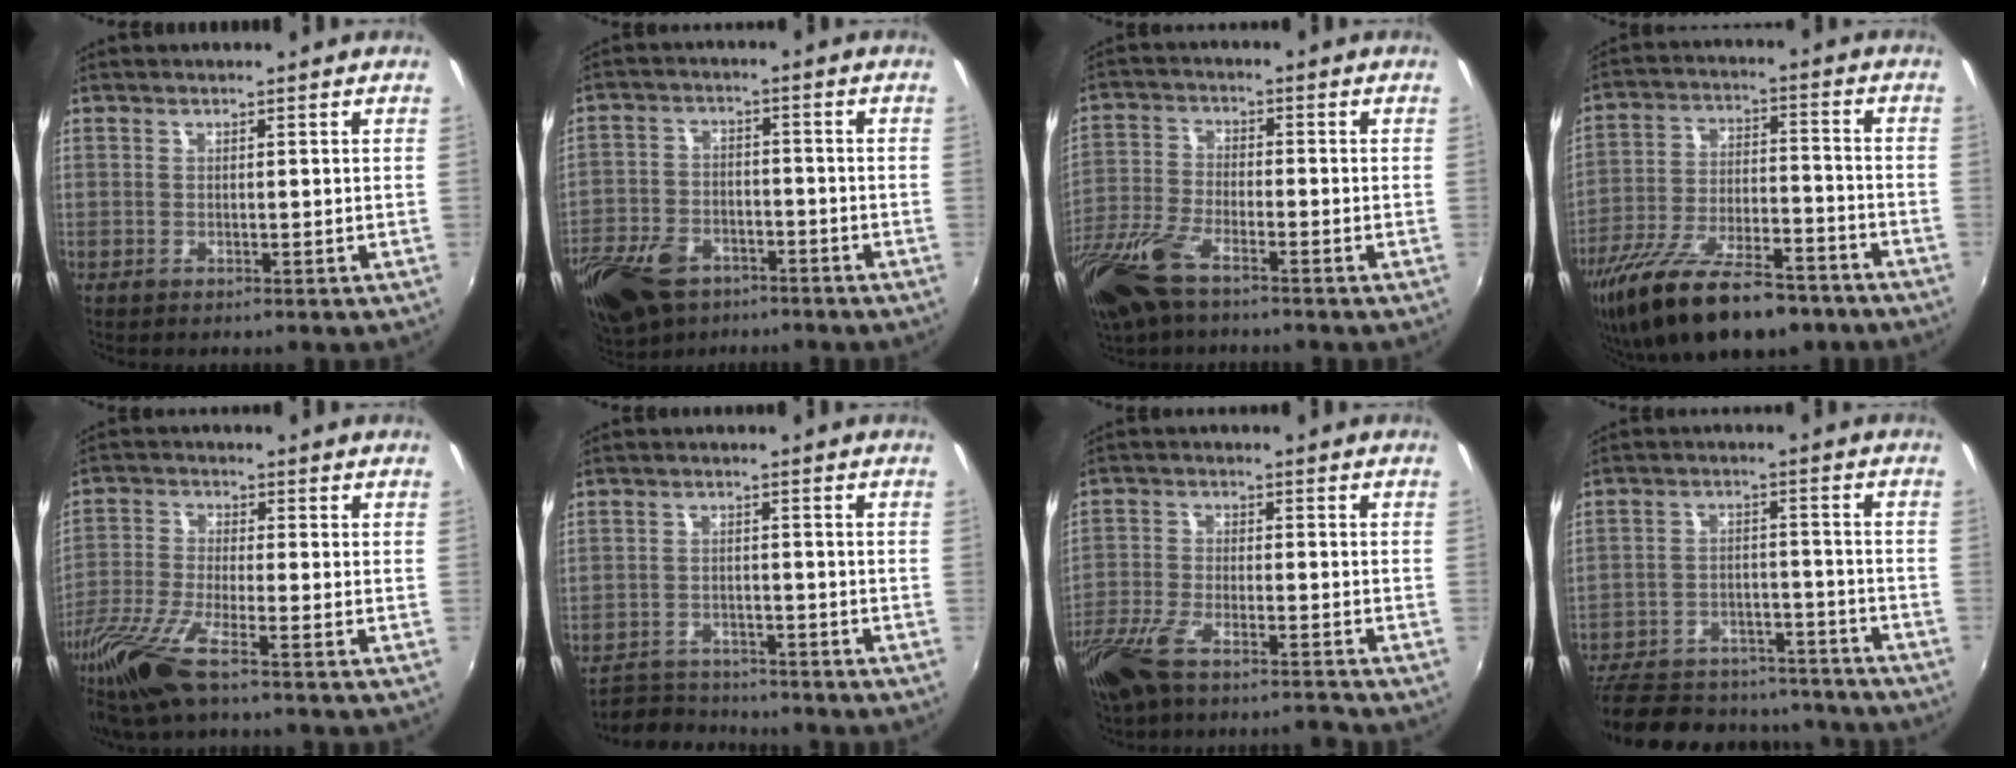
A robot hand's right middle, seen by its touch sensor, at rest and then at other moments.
{"total": 16.6, "force": [-10.2, 9.8, 8.6], "torque": [-0.212, -0.016, -0.179]}
{"total": 12.9, "force": [-8.9, 4.4, 8.3], "torque": [-0.194, -0.030, -0.184]}
{"total": 21.6, "force": [-15.5, 7.8, 12.8], "torque": [-0.247, -0.039, -0.247]}
{"total": 12.0, "force": [-8.7, 1.0, 8.2], "torque": [-0.185, -0.040, -0.168]}
{"total": 6.6, "force": [-6.1, 2.6, 0.5], "torque": [-0.030, 0.014, -0.100]}
{"total": 9.4, "force": [-8.2, 1.4, 4.5], "torque": [-0.115, -0.018, -0.160]}
{"total": 26.6, "force": [-22.3, 9.9, 10.5], "torque": [-0.227, 0.005, -0.293]}